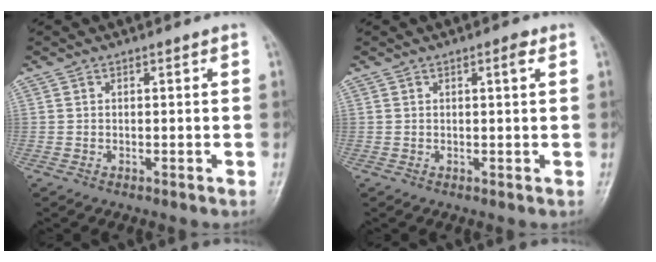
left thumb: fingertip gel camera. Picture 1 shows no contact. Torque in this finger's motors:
{"motor_torque": [-0.51, -0.25, -0.42, -0.15, 0.06]}